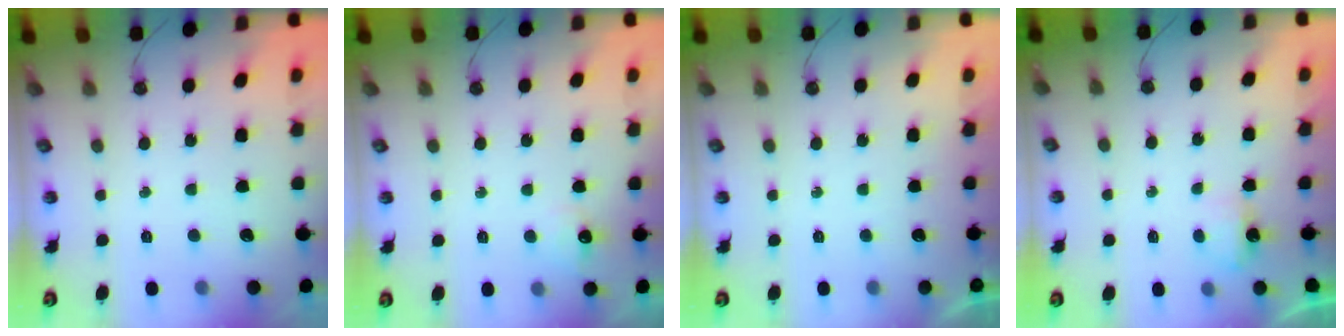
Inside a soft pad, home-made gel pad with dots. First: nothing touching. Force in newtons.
{"total": 5.0, "press": 4.9, "slide": 0.8}
{"total": 0.0}
{"total": 3.4, "press": 3.3, "slide": 0.6}